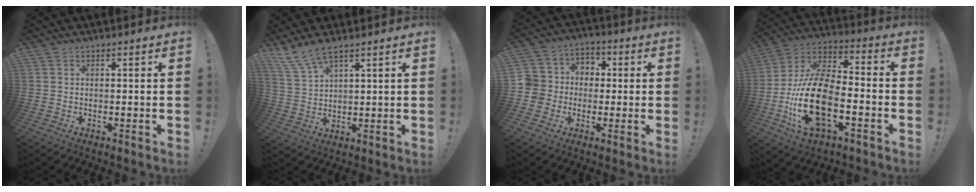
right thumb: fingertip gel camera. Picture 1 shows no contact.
{"total": 7.4, "force": [5.9, 1.8, 4.0], "torque": [-0.096, -0.022, 0.114]}
{"total": 8.9, "force": [-1.9, 8.5, 1.9], "torque": [-0.032, 0.015, -0.029]}
{"total": 21.2, "force": [-6.5, 10.9, 17.0], "torque": [-0.350, 0.024, -0.105]}